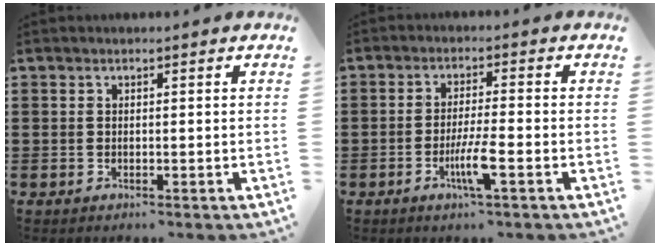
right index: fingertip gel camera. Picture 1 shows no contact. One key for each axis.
{"total": 5.3, "fx": -2.2, "fy": 0.3, "fz": 4.8, "tx": -0.092, "ty": -0.014, "tz": -0.041}